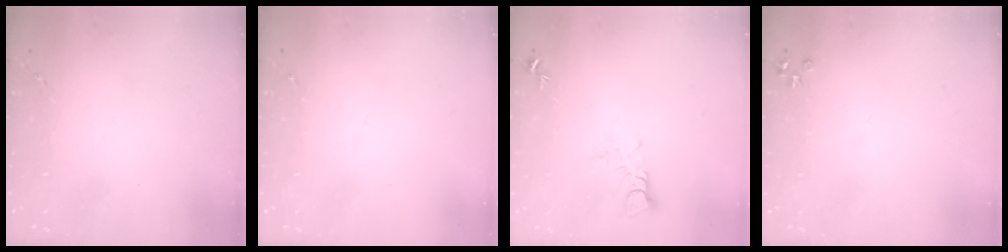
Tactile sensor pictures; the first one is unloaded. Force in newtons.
{"total": 0.0}
{"total": 3.6, "press": 3.6, "slide": 0.2}
{"total": 4.0, "press": 4.0, "slide": 0.6}